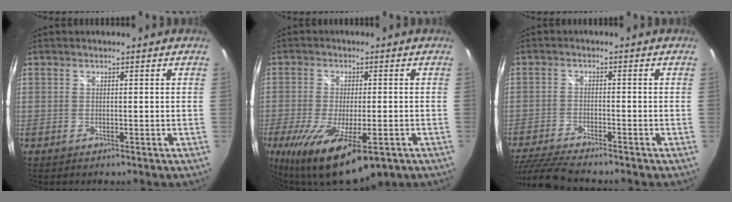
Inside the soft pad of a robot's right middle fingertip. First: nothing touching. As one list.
[{"total": 16.0, "force": [-8.8, 5.4, 12.3], "torque": [-0.247, -0.066, -0.140]}, {"total": 9.9, "force": [-9.0, 0.7, 4.1], "torque": [-0.111, -0.024, -0.163]}]